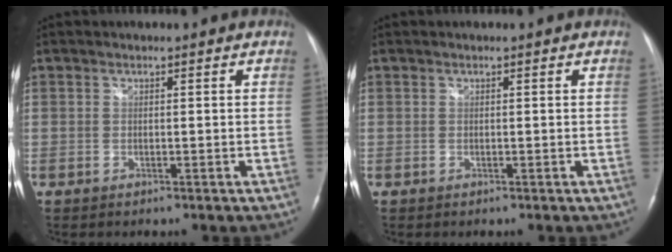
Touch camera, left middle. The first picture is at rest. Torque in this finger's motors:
{"motor_torque": [0.01, -0.07, -0.08, -0.01]}